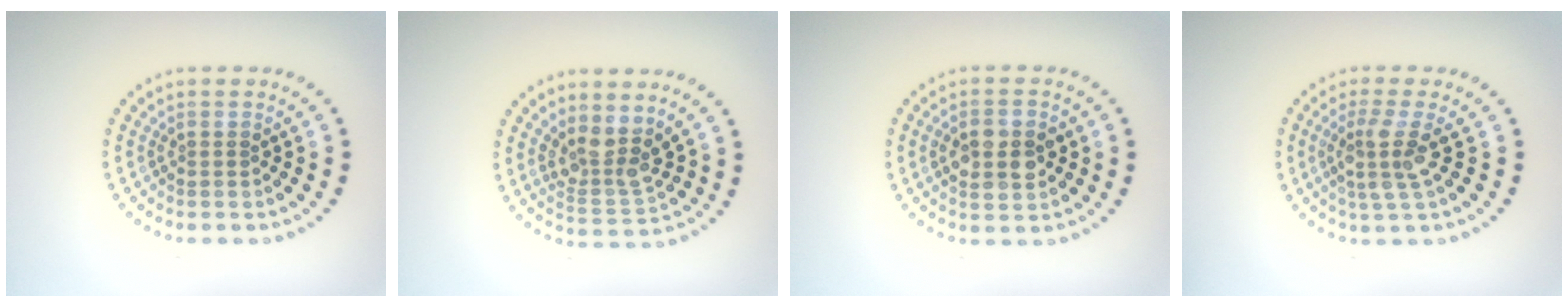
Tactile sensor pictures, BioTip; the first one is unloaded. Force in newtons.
{"total": 3.5, "press": 2.8, "slide": 2.2}
{"total": 4.4, "press": 4.4, "slide": 0.1}
{"total": 3.2, "press": 2.4, "slide": 2.1}